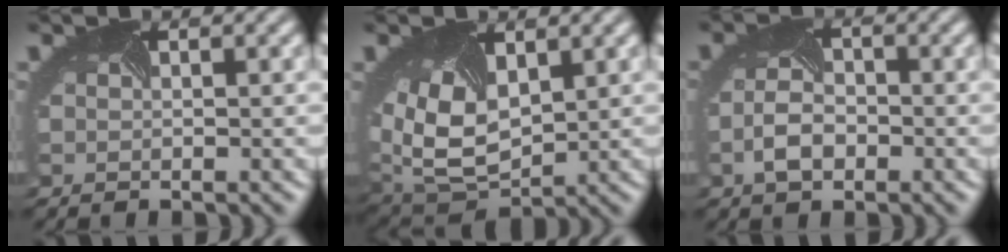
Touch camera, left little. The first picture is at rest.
{"total": 8.8, "force": [1.5, 5.7, 6.5], "torque": [-0.151, -0.017, 0.038]}
{"total": 2.9, "force": [-1.2, 1.8, 2.0], "torque": [-0.048, -0.004, -0.024]}